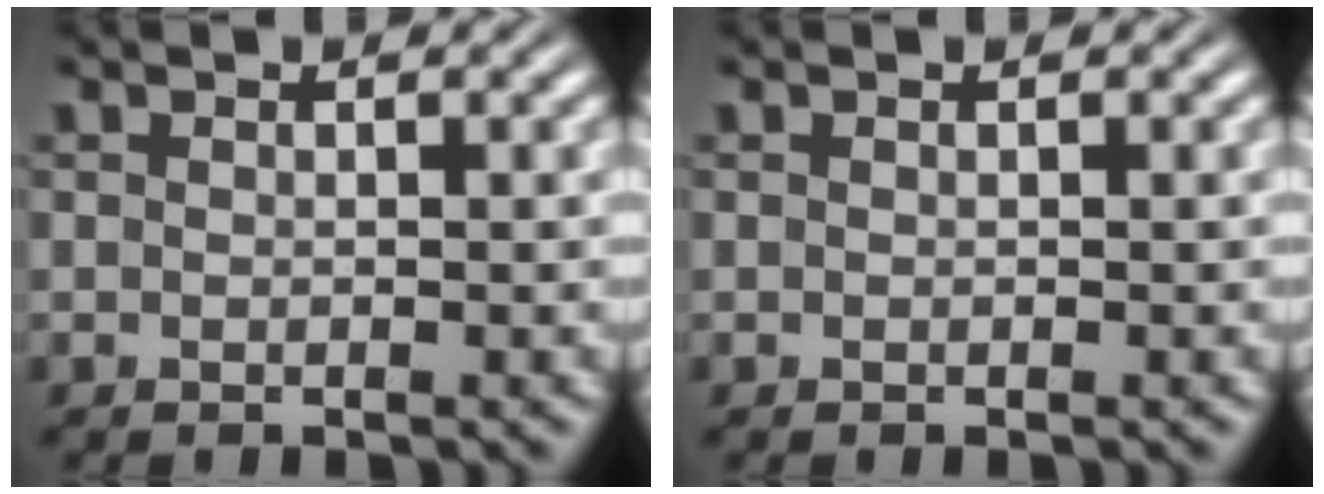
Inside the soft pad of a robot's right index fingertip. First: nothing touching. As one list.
[{"total": 0.0}]